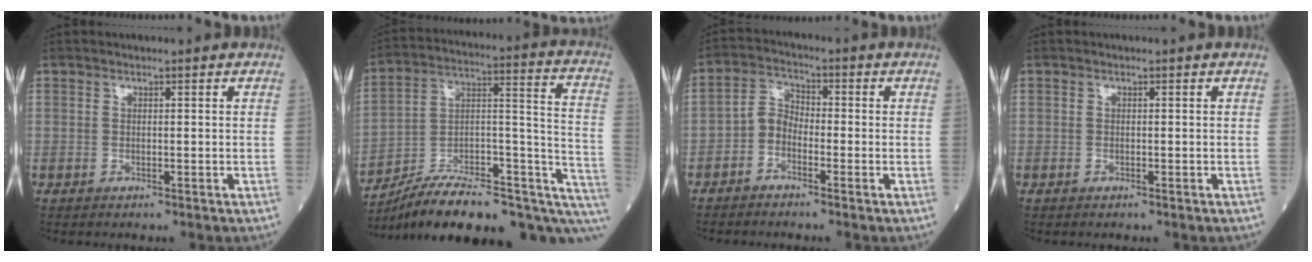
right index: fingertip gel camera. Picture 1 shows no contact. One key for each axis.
{"total": 25.5, "fx": -18.8, "fy": 7.3, "fz": 15.6, "tx": -0.173, "ty": 0.052, "tz": -0.276}
{"total": 3.4, "fx": -1.9, "fy": 2.3, "fz": 1.6, "tx": -0.018, "ty": 0.010, "tz": -0.046}
{"total": 0.0}